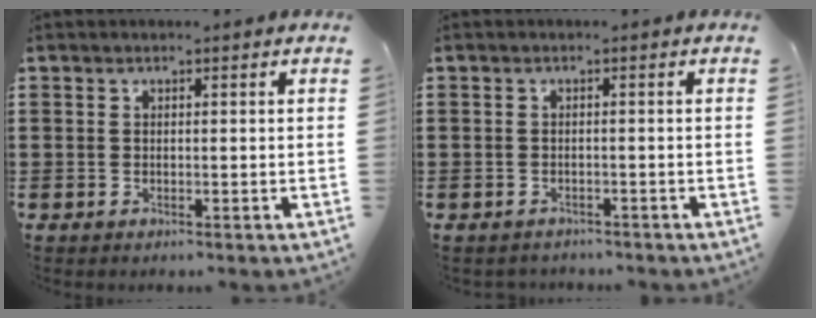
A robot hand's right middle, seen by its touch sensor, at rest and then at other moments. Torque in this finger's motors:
{"motor_torque": [-0.04, -0.08, -0.01, -0.02]}